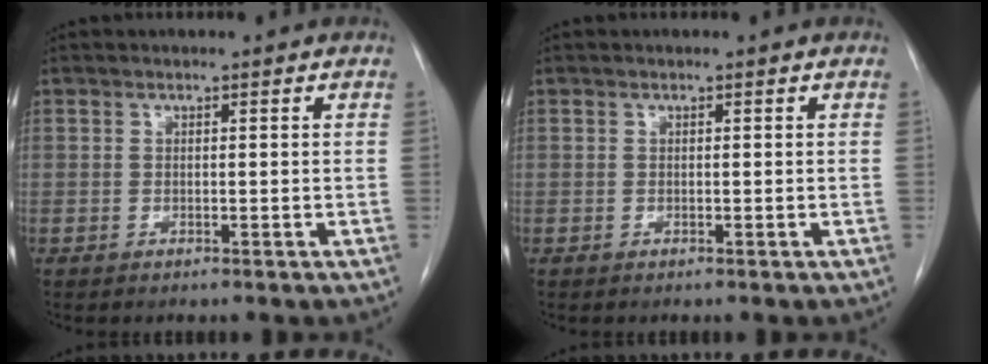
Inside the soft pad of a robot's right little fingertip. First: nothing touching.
{"total": 0.0}